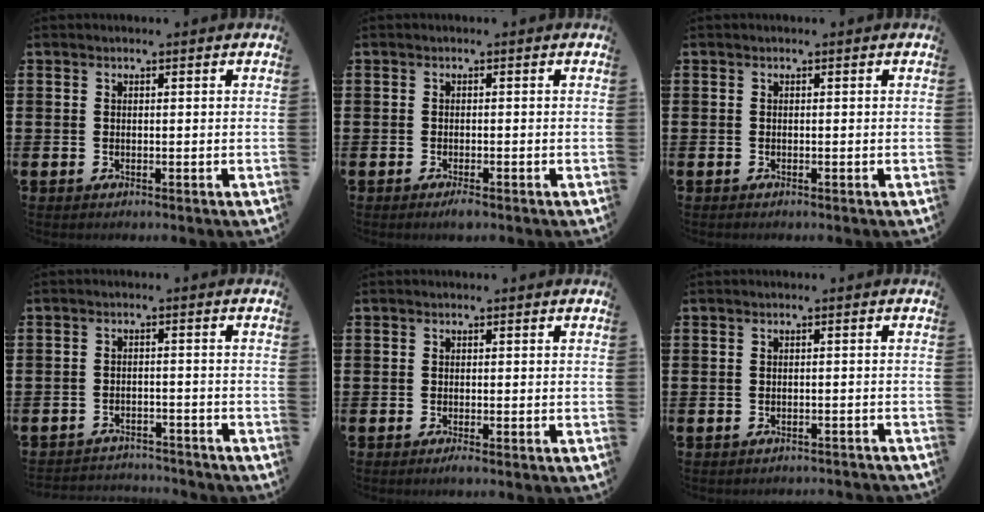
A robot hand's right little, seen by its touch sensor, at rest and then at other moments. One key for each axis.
{"total": 1.0, "fx": -0.6, "fy": 0.2, "fz": 0.8, "tx": -0.015, "ty": -0.001, "tz": -0.013}
{"total": 0.0}
{"total": 2.4, "fx": -2.3, "fy": 0.1, "fz": -0.3, "tx": -0.003, "ty": 0.002, "tz": -0.052}
{"total": 0.7, "fx": -0.4, "fy": 0.0, "fz": 0.6, "tx": -0.010, "ty": -0.003, "tz": -0.007}
{"total": 0.9, "fx": -0.9, "fy": 0.0, "fz": 0.0, "tx": -0.002, "ty": 0.000, "tz": -0.018}